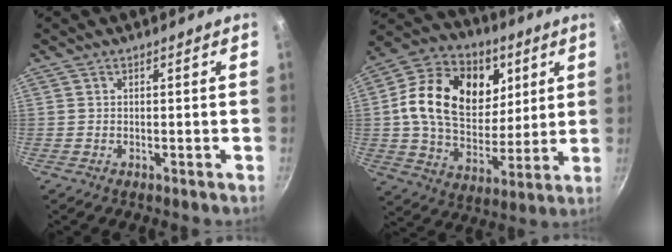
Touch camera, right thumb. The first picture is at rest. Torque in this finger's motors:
{"motor_torque": [-1.52, 2.29, 0.87, -0.49, 0.17]}